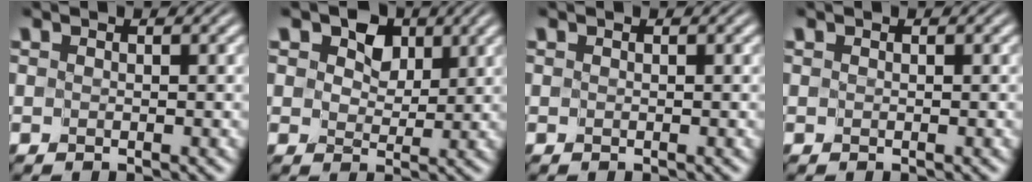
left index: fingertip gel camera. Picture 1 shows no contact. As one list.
[{"total": 4.0, "force": [2.1, 2.7, 2.1], "torque": [-0.037, 0.001, 0.023]}, {"total": 0.0}, {"total": 0.0}]